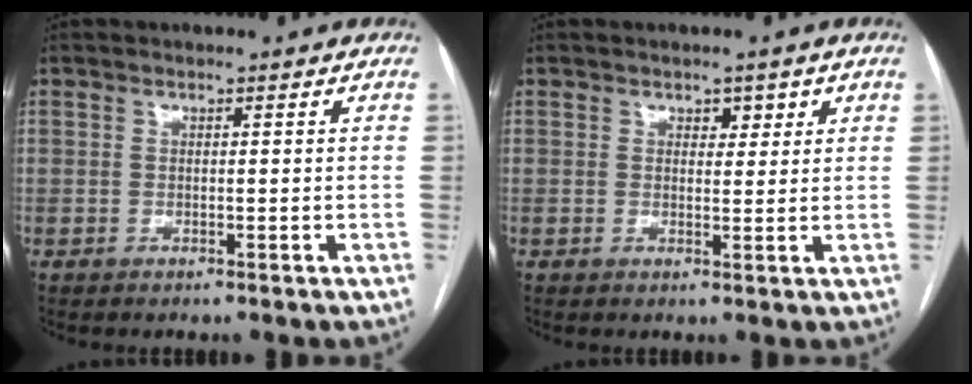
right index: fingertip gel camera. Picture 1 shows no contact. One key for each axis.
{"total": 2.3, "fx": 1.3, "fy": 1.5, "fz": 1.2, "tx": -0.009, "ty": 0.000, "tz": 0.017}